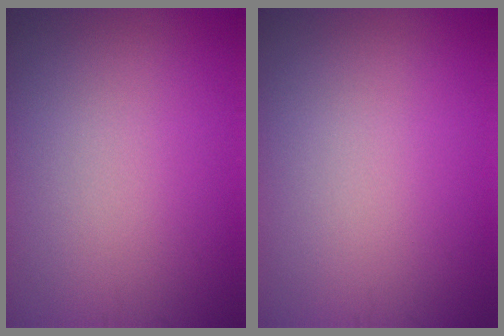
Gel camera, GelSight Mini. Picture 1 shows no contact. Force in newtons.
{"total": 0.0}